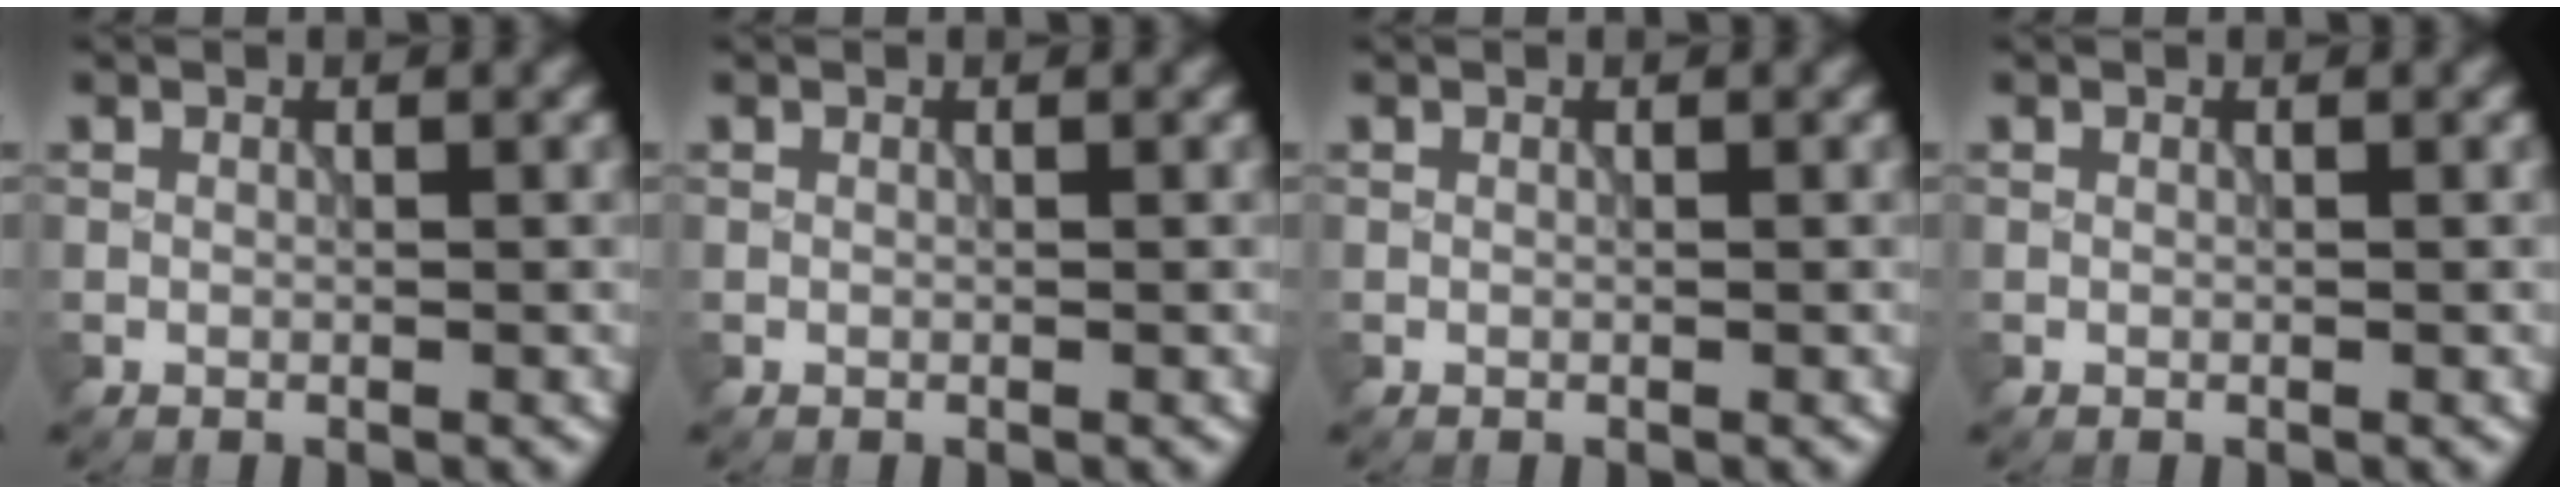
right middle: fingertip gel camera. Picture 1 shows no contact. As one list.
[{"total": 0.0}, {"total": 0.0}, {"total": 0.0}]